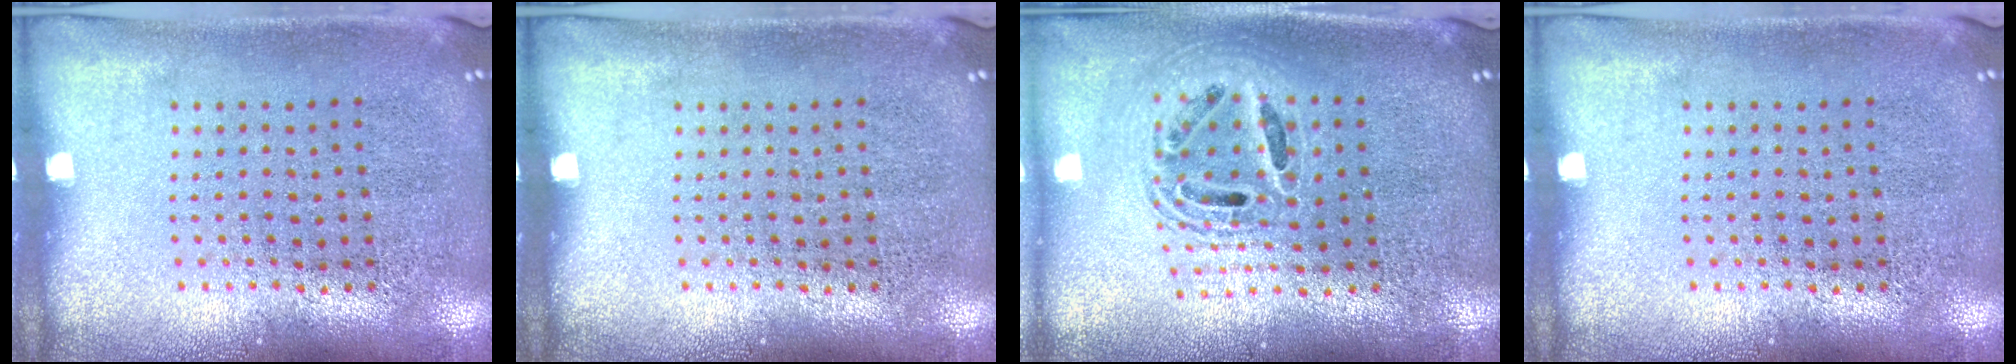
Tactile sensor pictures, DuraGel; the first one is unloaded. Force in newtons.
{"total": 0.0}
{"total": 1.9, "press": 1.5, "slide": 1.1}
{"total": 0.0}